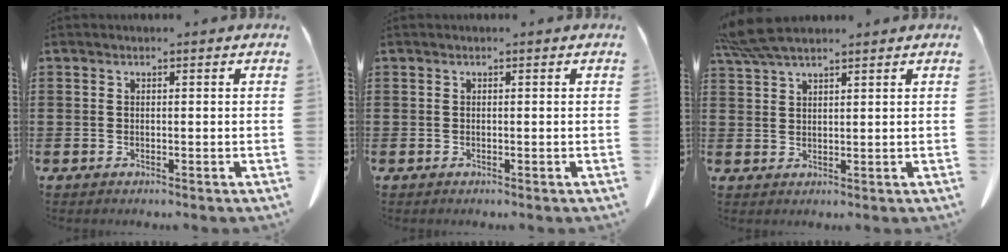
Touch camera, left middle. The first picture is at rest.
{"total": 0.0}
{"total": 5.4, "force": [4.3, 0.8, 3.1], "torque": [-0.070, -0.005, 0.083]}